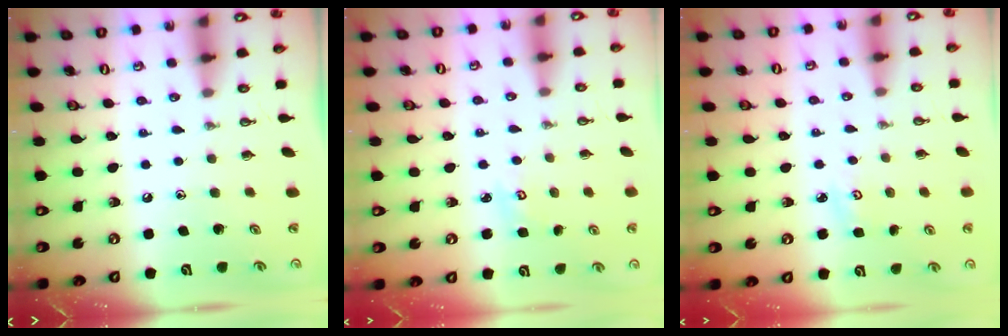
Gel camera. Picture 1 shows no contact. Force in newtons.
{"total": 2.7, "press": 2.7, "slide": 0.3}
{"total": 2.9, "press": 2.9, "slide": 0.4}